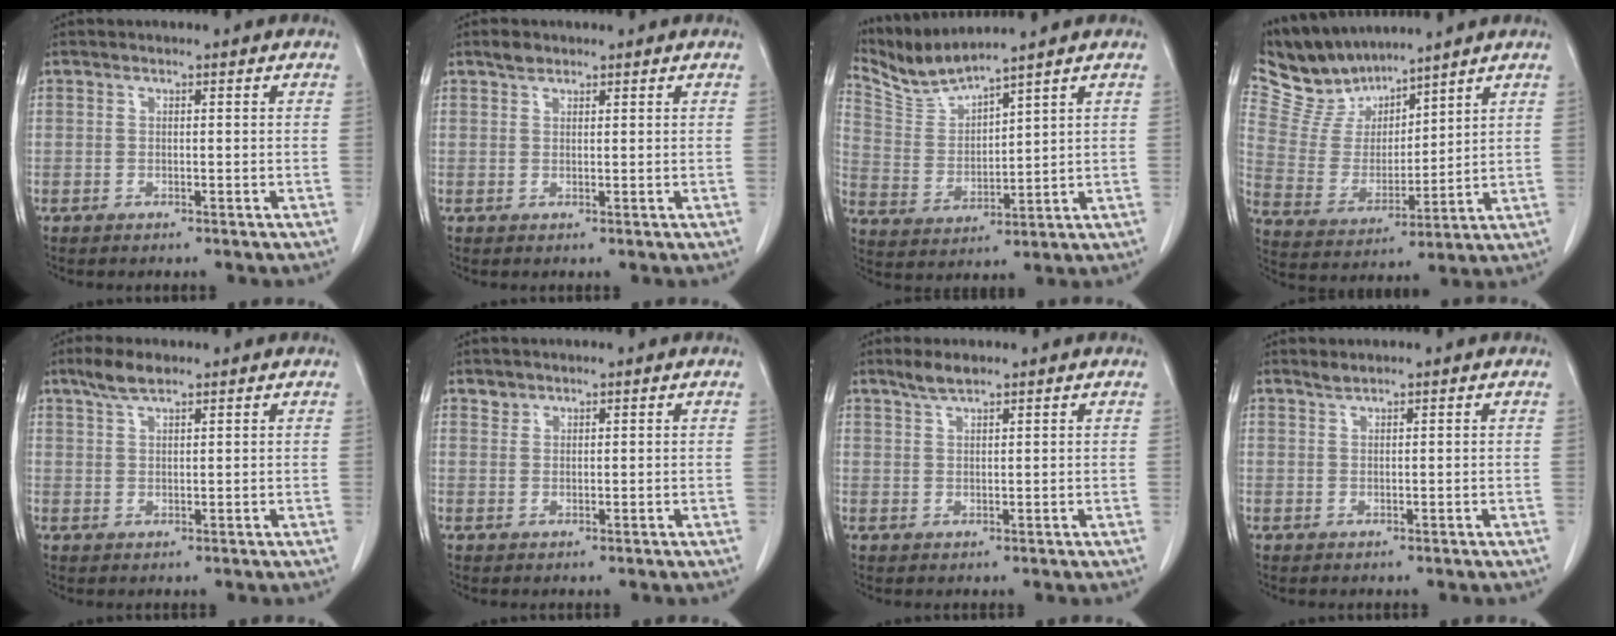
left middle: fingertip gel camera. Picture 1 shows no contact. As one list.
[{"total": 1.6, "force": [1.3, 0.8, 0.5], "torque": [-0.015, 0.003, 0.021]}, {"total": 6.8, "force": [6.6, -1.1, 1.1], "torque": [-0.042, -0.003, 0.151]}, {"total": 10.3, "force": [9.6, 3.1, 2.0], "torque": [-0.056, 0.012, 0.204]}, {"total": 3.8, "force": [2.9, 0.9, 2.3], "torque": [-0.055, 0.007, 0.057]}, {"total": 1.1, "force": [1.0, 0.6, -0.1], "torque": [0.010, 0.000, 0.014]}, {"total": 2.6, "force": [2.2, 0.4, 1.4], "torque": [-0.034, 0.004, 0.043]}, {"total": 0.9, "force": [0.9, -0.1, 0.1], "torque": [-0.008, 0.001, 0.020]}]